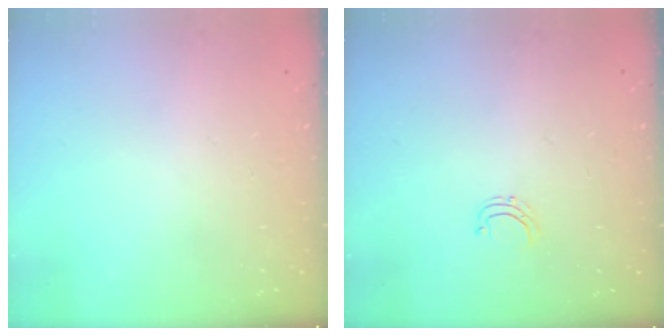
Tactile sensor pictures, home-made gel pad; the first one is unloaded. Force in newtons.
{"total": 3.8, "press": 3.8, "slide": 0.2}